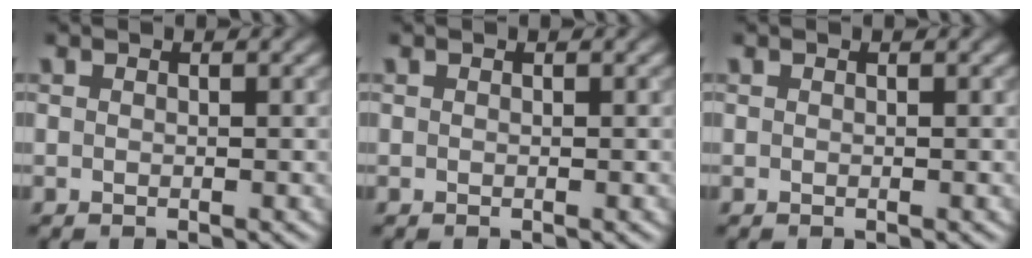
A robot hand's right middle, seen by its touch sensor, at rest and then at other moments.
{"total": 0.0}
{"total": 0.0}